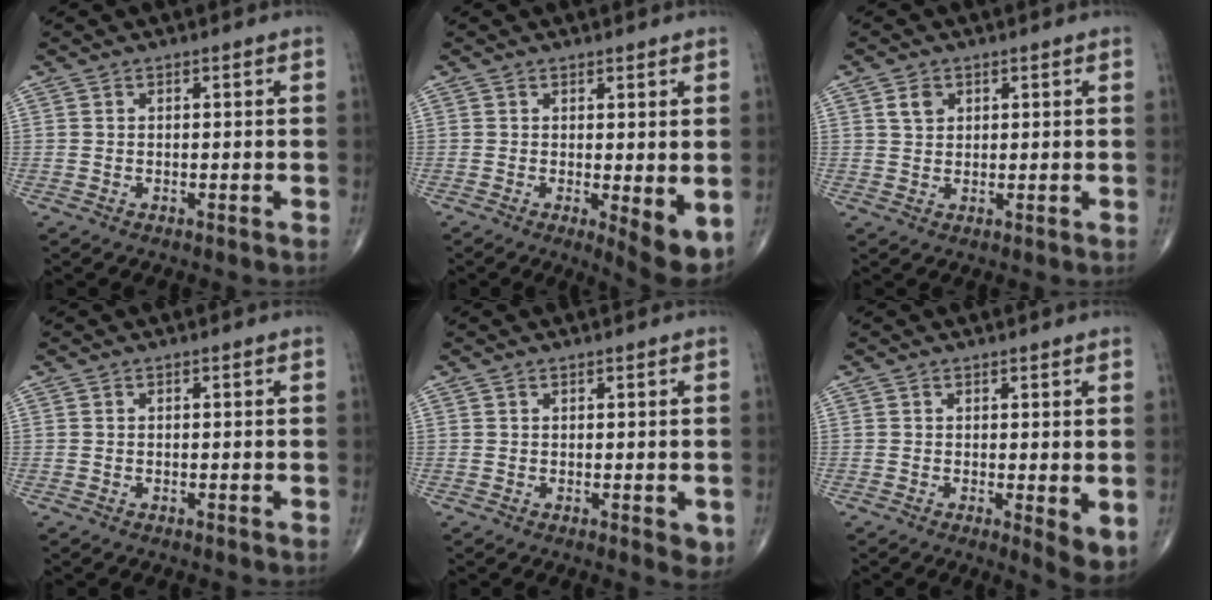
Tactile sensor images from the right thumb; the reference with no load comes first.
{"total": 5.8, "force": [-0.3, 1.8, 5.6], "torque": [-0.072, -0.016, -0.002]}
{"total": 2.8, "force": [1.2, 2.1, 1.4], "torque": [-0.016, -0.003, 0.023]}
{"total": 0.0}
{"total": 2.8, "force": [-0.1, 1.2, 2.5], "torque": [-0.022, -0.005, 0.002]}
{"total": 4.2, "force": [0.1, 1.3, 4.0], "torque": [-0.054, -0.013, 0.003]}